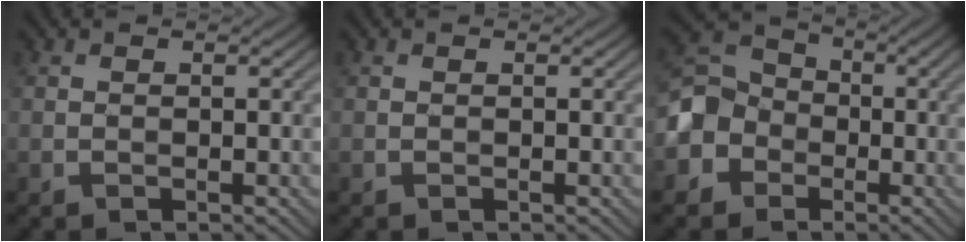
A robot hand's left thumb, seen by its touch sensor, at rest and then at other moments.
{"total": 0.0}
{"total": 6.6, "force": [-2.3, 5.8, 2.1], "torque": [-0.061, 0.006, -0.068]}